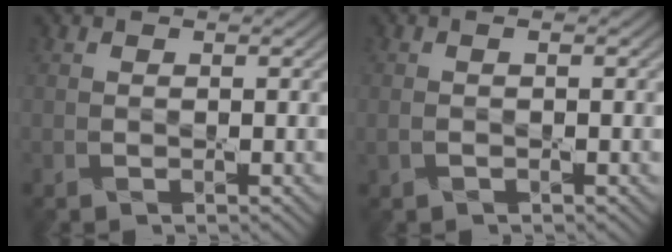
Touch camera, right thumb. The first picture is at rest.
{"total": 0.9, "force": [-0.1, 0.2, 0.8], "torque": [-0.019, 0.001, -0.002]}